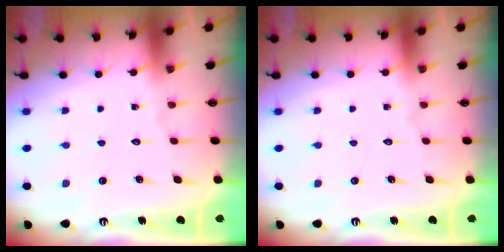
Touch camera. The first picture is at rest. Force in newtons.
{"total": 0.0}